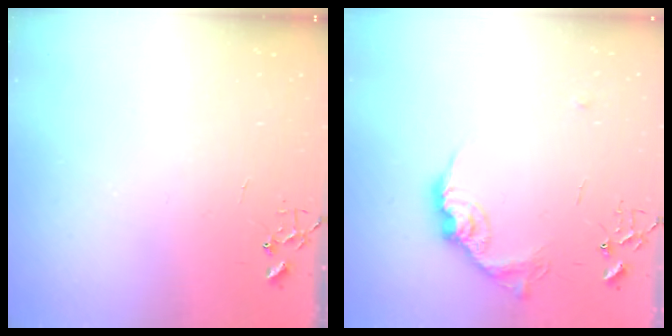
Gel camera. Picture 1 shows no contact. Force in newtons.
{"total": 13.4, "press": 13.3, "slide": 0.8}